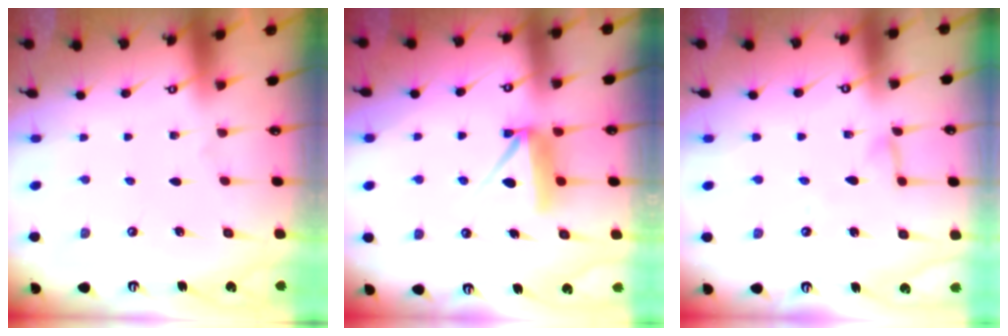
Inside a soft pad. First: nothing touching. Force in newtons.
{"total": 8.1, "press": 8.1, "slide": 0.1}
{"total": 5.0, "press": 5.0, "slide": 0.3}